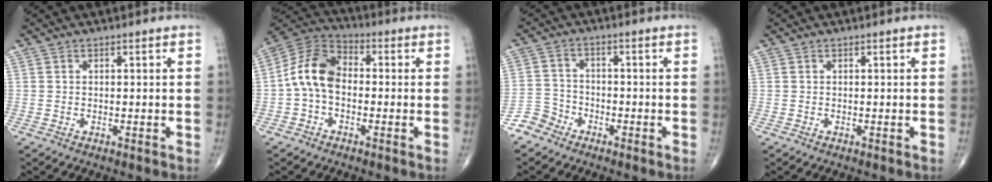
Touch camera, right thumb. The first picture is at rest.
{"total": 9.9, "force": [-0.9, 6.6, 7.4], "torque": [-0.128, 0.031, -0.035]}
{"total": 4.2, "force": [-3.2, 2.7, 0.1], "torque": [0.014, 0.016, -0.073]}
{"total": 0.0}